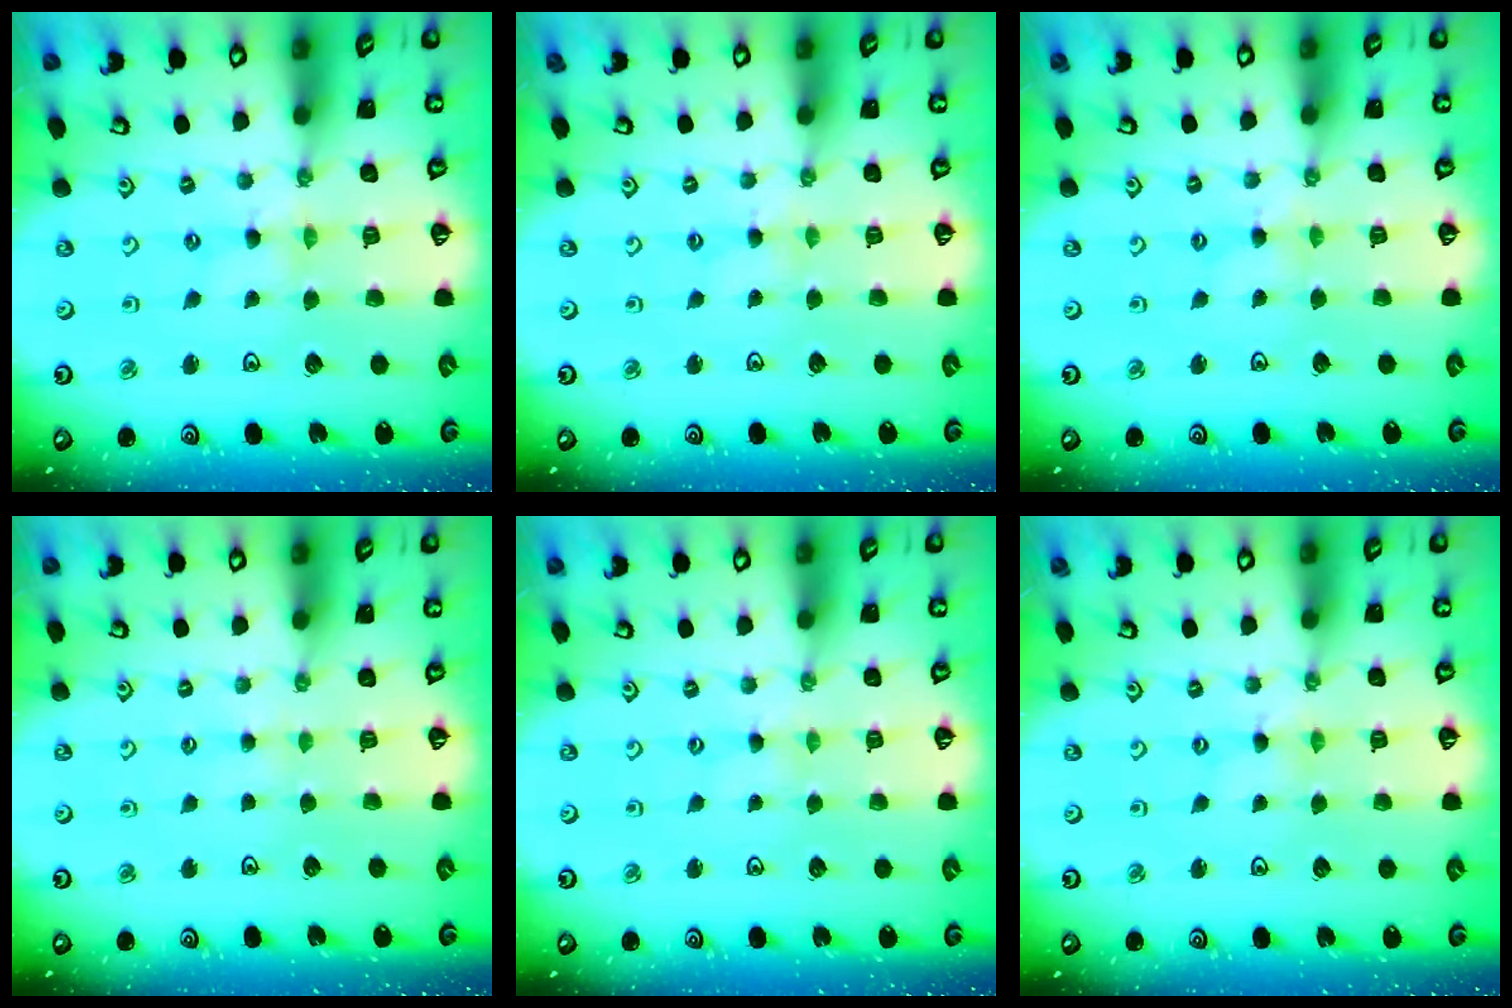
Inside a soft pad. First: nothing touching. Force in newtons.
{"total": 1.8, "press": 1.8, "slide": 0.3}
{"total": 0.5, "press": 0.5, "slide": 0.2}
{"total": 2.4, "press": 2.4, "slide": 0.3}
{"total": 0.7, "press": 0.7, "slide": 0.1}
{"total": 0.0}